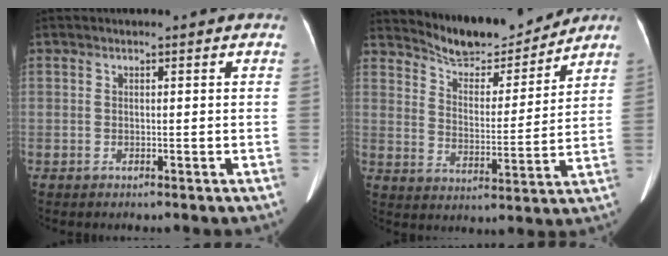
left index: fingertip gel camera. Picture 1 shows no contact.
{"total": 11.2, "force": [10.9, 1.6, 2.1], "torque": [-0.039, -0.003, 0.179]}